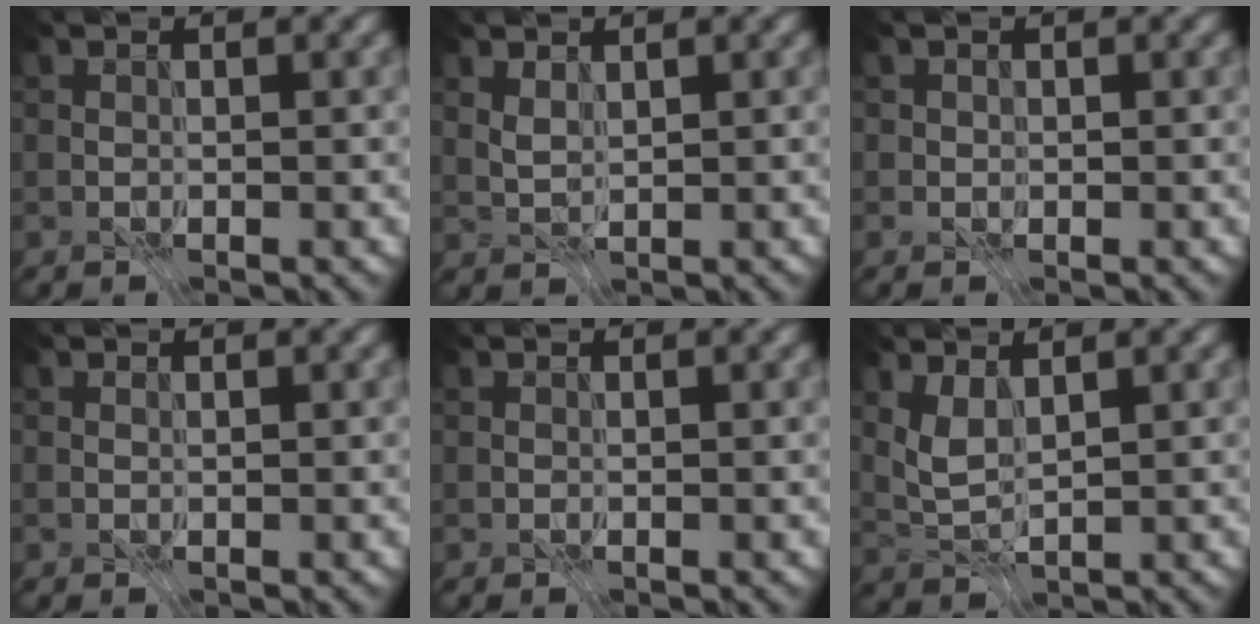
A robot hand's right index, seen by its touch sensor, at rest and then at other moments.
{"total": 1.1, "force": [0.5, 0.5, 0.8], "torque": [-0.019, -0.004, 0.012]}
{"total": 0.6, "force": [0.0, 0.5, 0.1], "torque": [-0.001, -0.003, 0.005]}
{"total": 0.0}
{"total": 0.0}
{"total": 1.8, "force": [0.7, 0.6, 1.5], "torque": [-0.036, -0.007, 0.016]}